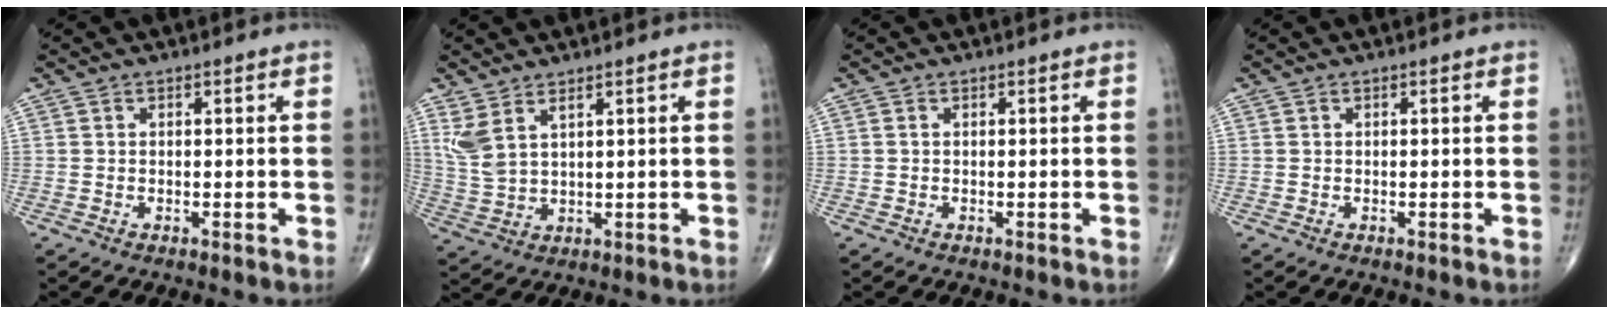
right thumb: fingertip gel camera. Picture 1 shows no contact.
{"total": 5.6, "force": [3.2, 2.0, 4.1], "torque": [-0.098, -0.015, 0.078]}
{"total": 0.0}
{"total": 0.0}